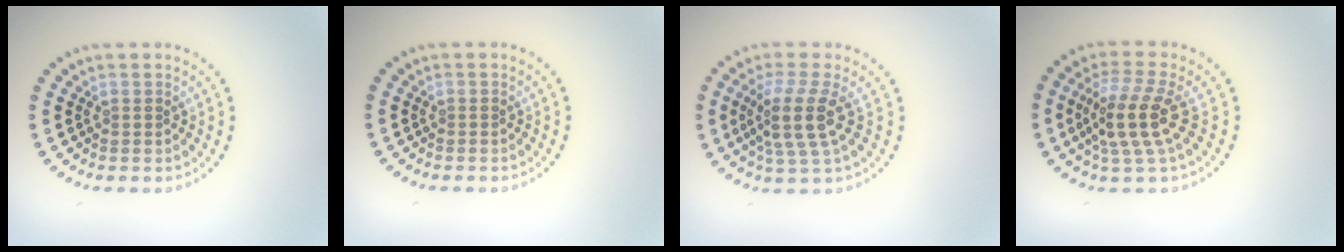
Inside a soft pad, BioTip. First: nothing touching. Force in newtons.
{"total": 0.0}
{"total": 4.1, "press": 3.1, "slide": 2.6}
{"total": 4.4, "press": 3.7, "slide": 2.3}